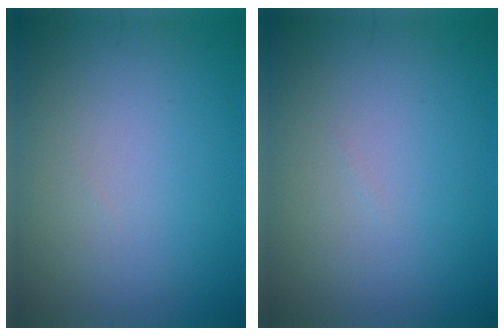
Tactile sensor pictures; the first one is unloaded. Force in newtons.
{"total": 0.0}